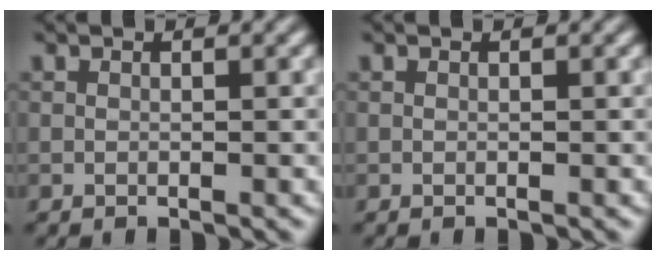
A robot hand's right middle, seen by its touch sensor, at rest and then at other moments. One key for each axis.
{"total": 0.0}